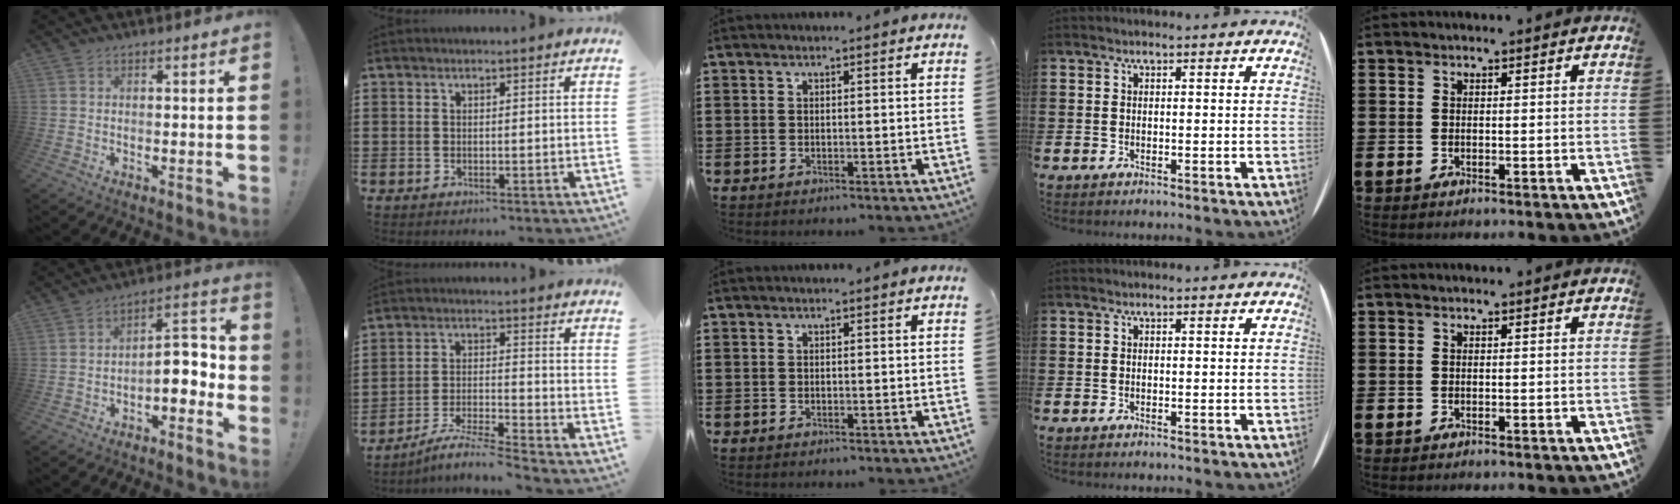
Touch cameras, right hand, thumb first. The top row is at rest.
{"thumb": {"total": 7.9, "force": [-3.0, 4.6, 5.7], "torque": [-0.067, 0.015, -0.051]}, "index": {"total": 5.7, "force": [-5.3, -0.5, 2.1], "torque": [-0.048, -0.014, -0.105]}}